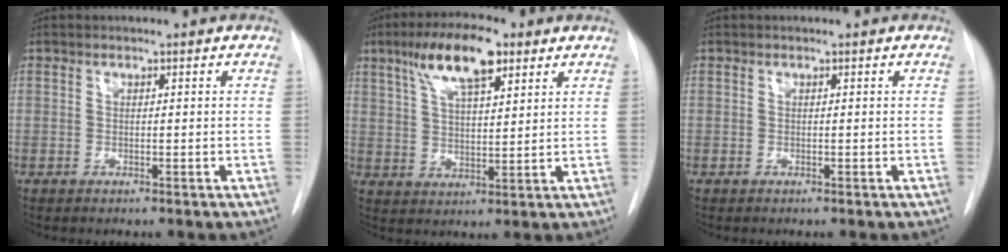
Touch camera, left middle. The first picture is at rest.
{"total": 10.7, "force": [6.1, 3.0, 8.3], "torque": [-0.153, 0.018, 0.107]}
{"total": 0.0}